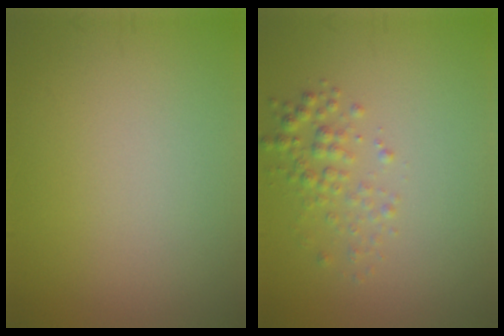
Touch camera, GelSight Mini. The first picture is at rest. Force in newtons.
{"total": 2.0, "press": 2.0, "slide": 0.1}